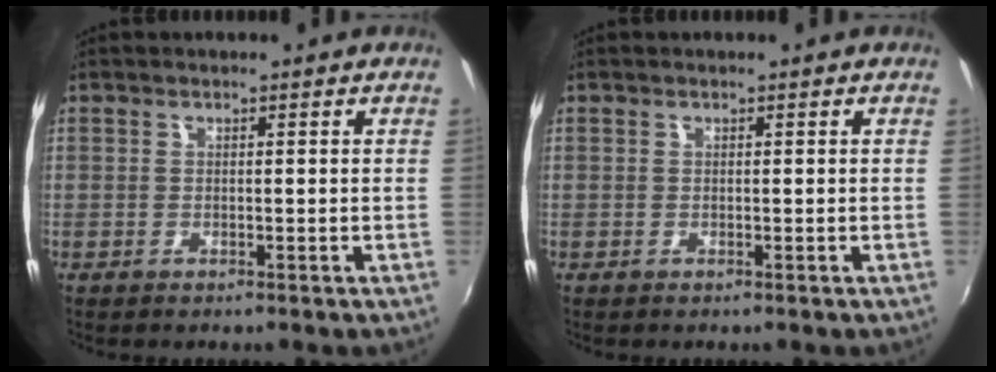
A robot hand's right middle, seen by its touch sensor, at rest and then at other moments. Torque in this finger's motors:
{"motor_torque": [-0.02, -0.02, 0.04, 0.00]}